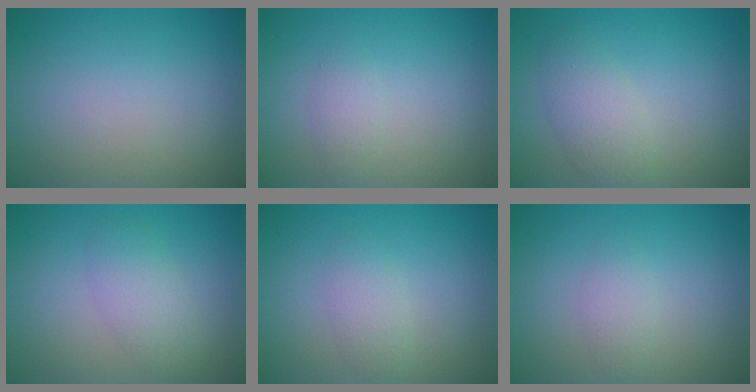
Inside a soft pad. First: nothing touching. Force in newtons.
{"total": 1.3, "press": 1.3, "slide": 0.1}
{"total": 2.9, "press": 2.9, "slide": 0.1}
{"total": 2.7, "press": 2.7, "slide": 0.3}
{"total": 1.8, "press": 1.8, "slide": 0.1}
{"total": 1.4, "press": 1.4, "slide": 0.0}